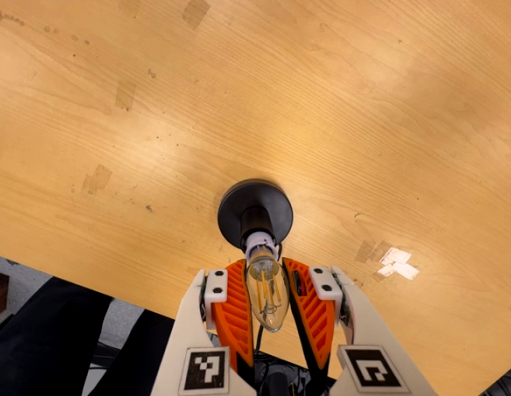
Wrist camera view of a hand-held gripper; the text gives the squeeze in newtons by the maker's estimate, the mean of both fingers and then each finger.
{"total": 13.9, "left": 13.0, "right": 14.7}